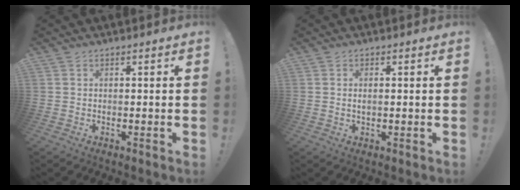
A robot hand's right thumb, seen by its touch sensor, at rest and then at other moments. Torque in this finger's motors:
{"motor_torque": [-0.44, -0.15, -0.05, 0.18, 0.11]}